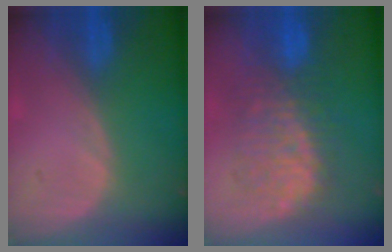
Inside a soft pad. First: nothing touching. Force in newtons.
{"total": 8.6, "press": 8.5, "slide": 0.8}